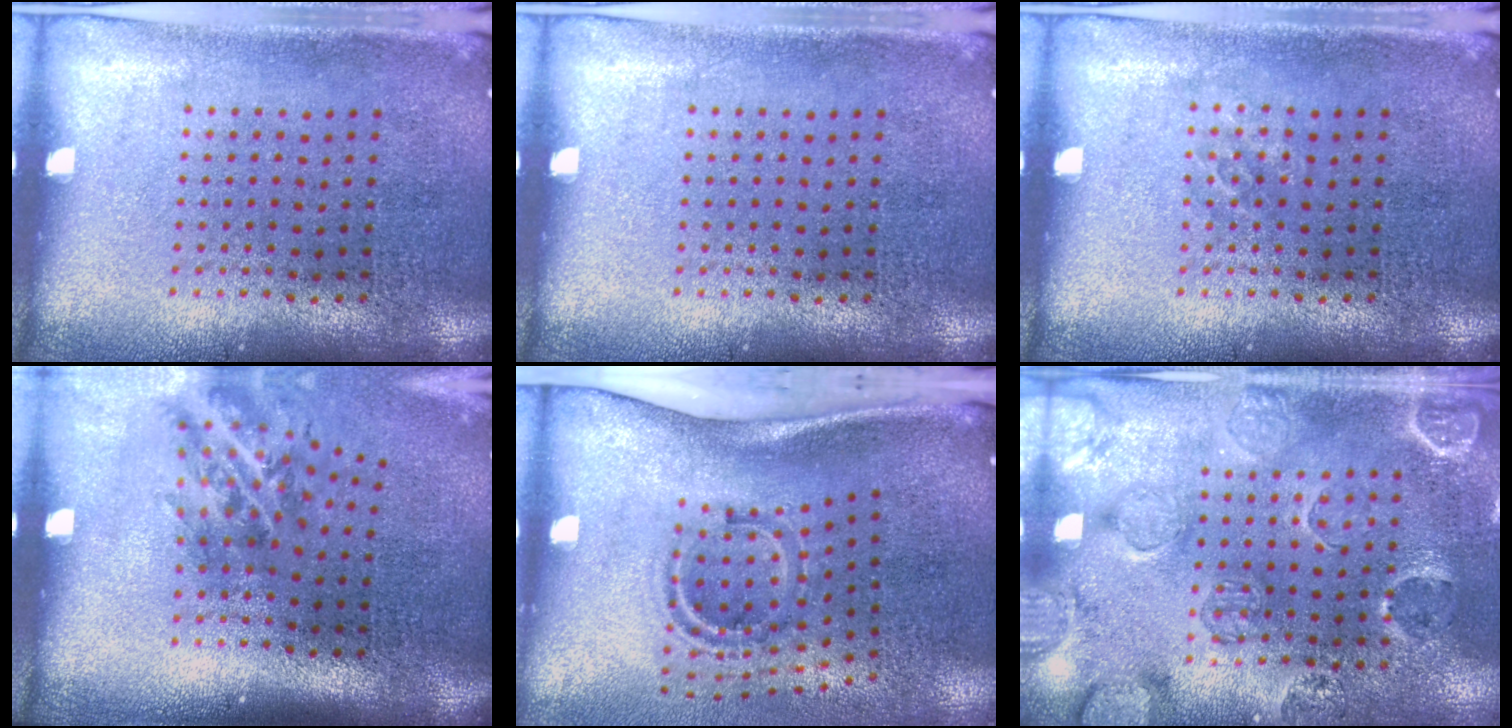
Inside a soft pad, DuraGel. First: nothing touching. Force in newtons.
{"total": 0.0}
{"total": 0.8, "press": 0.8, "slide": 0.1}
{"total": 1.4, "press": 1.1, "slide": 0.9}
{"total": 1.9, "press": 1.2, "slide": 1.5}
{"total": 2.5, "press": 2.0, "slide": 1.5}